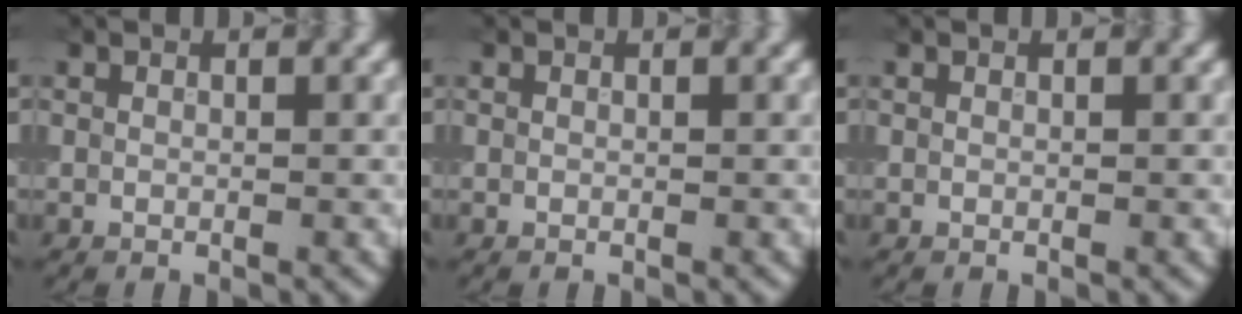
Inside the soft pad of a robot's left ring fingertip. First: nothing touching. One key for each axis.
{"total": 0.0}
{"total": 0.0}